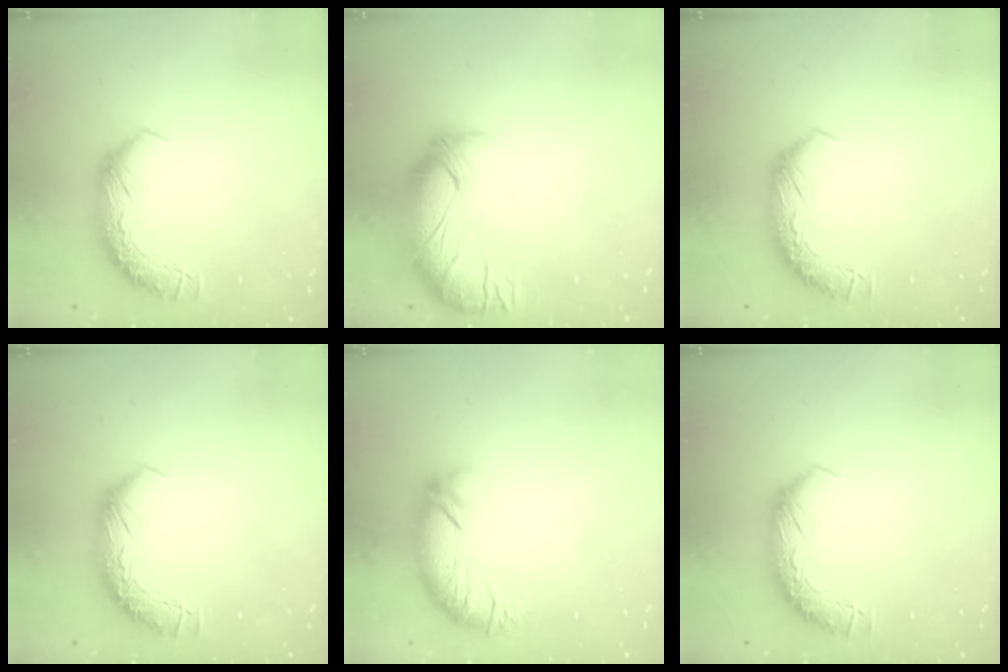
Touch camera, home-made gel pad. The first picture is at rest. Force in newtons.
{"total": 2.8, "press": 0.9, "slide": 2.6}
{"total": 0.0}
{"total": 0.0}
{"total": 2.6, "press": 1.5, "slide": 2.1}
{"total": 0.0}